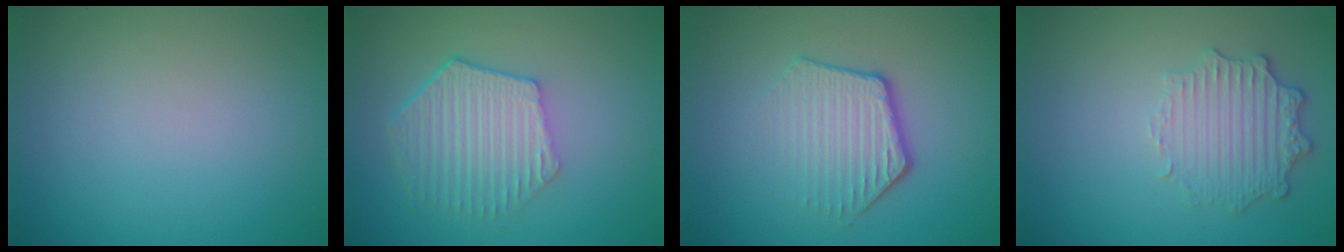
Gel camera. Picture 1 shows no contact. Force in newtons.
{"total": 5.5, "press": 4.2, "slide": 3.6}
{"total": 3.8, "press": 2.9, "slide": 2.5}
{"total": 2.9, "press": 2.4, "slide": 1.6}